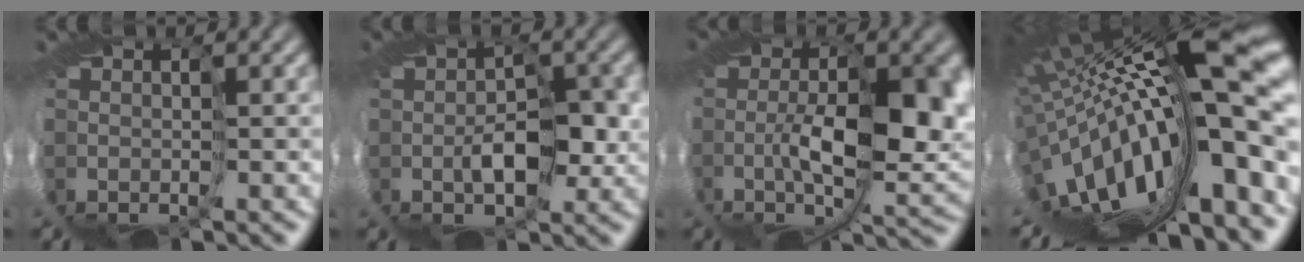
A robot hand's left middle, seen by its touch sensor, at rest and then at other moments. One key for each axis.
{"total": 1.5, "fx": 0.1, "fy": -0.3, "fz": 1.5, "tx": -0.036, "ty": 0.005, "tz": -0.004}
{"total": 6.5, "fx": 0.1, "fy": 2.1, "fz": 6.2, "tx": -0.136, "ty": -0.010, "tz": -0.002}
{"total": 13.9, "fx": 0.7, "fy": 3.1, "fz": 13.6, "tx": -0.212, "ty": -0.037, "tz": 0.024}